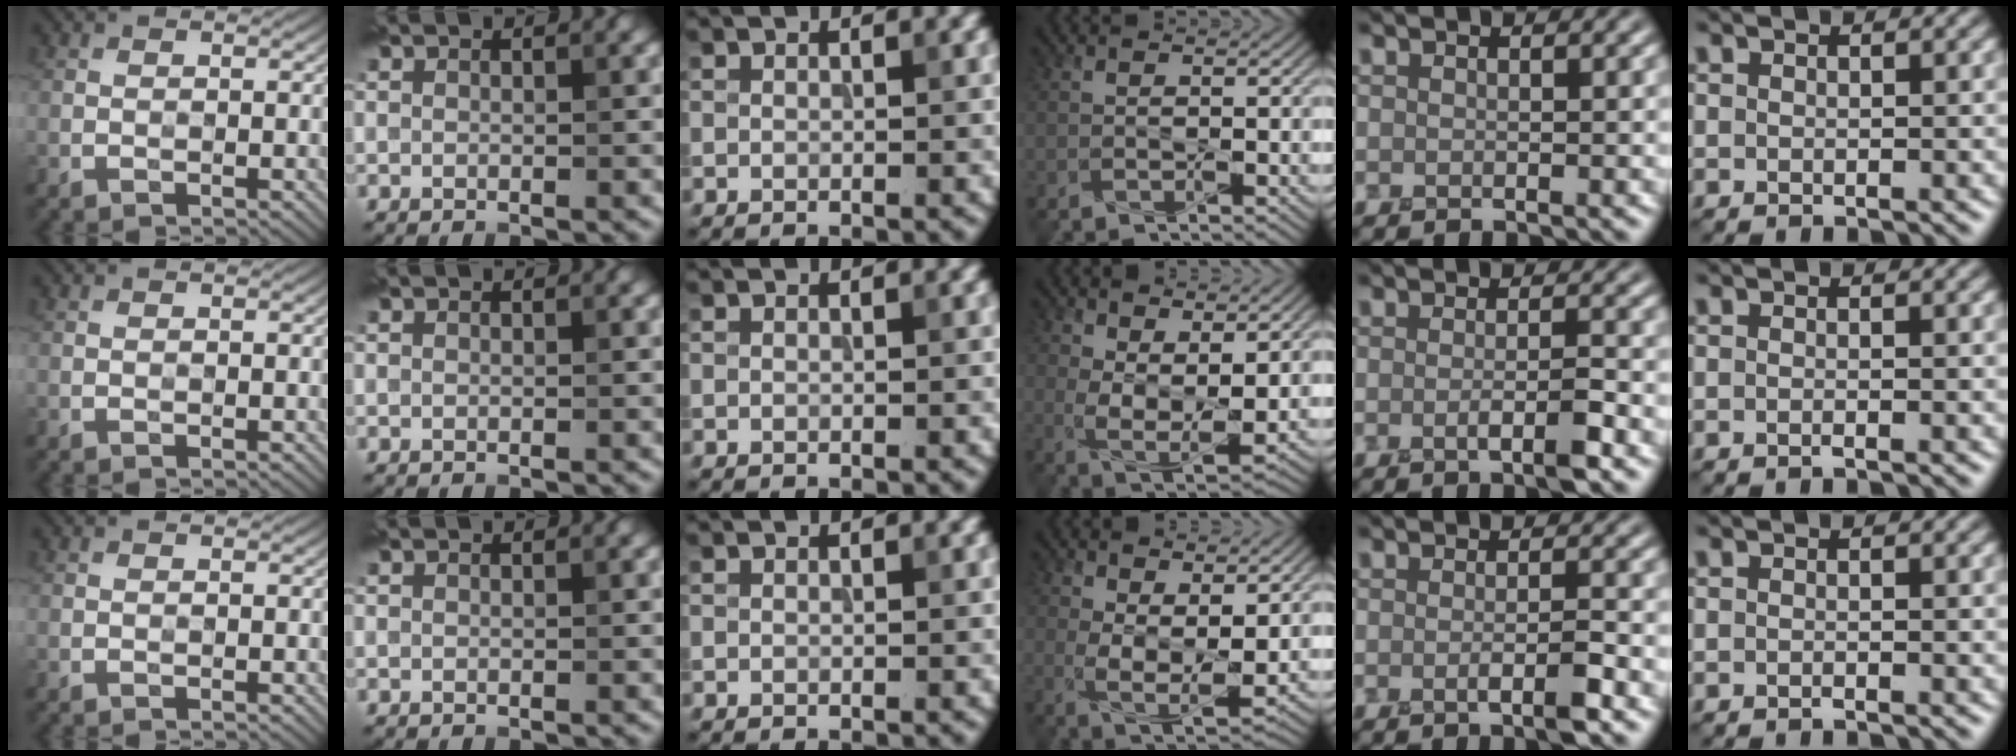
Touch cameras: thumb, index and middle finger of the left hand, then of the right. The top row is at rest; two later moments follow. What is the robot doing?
{"motion": "squeeze", "object": "air blower"}